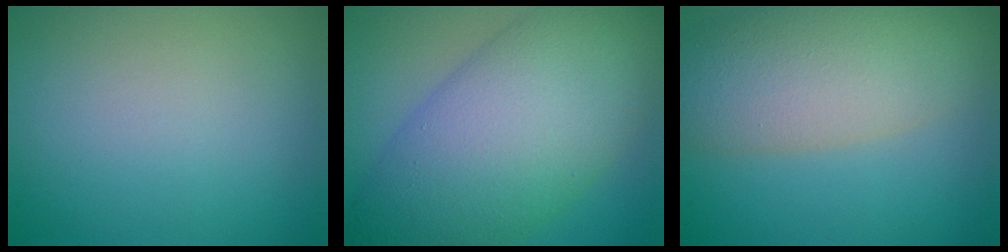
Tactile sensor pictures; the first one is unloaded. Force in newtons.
{"total": 11.7, "press": 11.7, "slide": 0.2}
{"total": 7.6, "press": 7.6, "slide": 0.4}